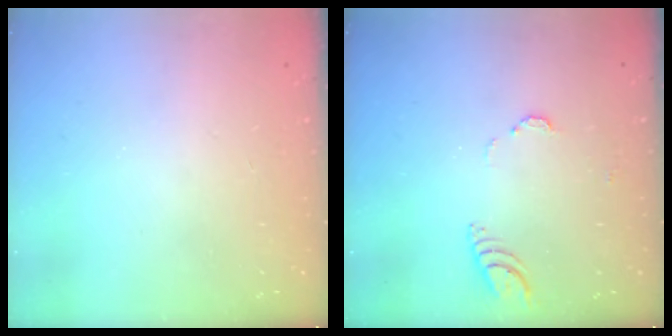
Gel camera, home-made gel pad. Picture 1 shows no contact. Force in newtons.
{"total": 3.8, "press": 3.8, "slide": 0.3}